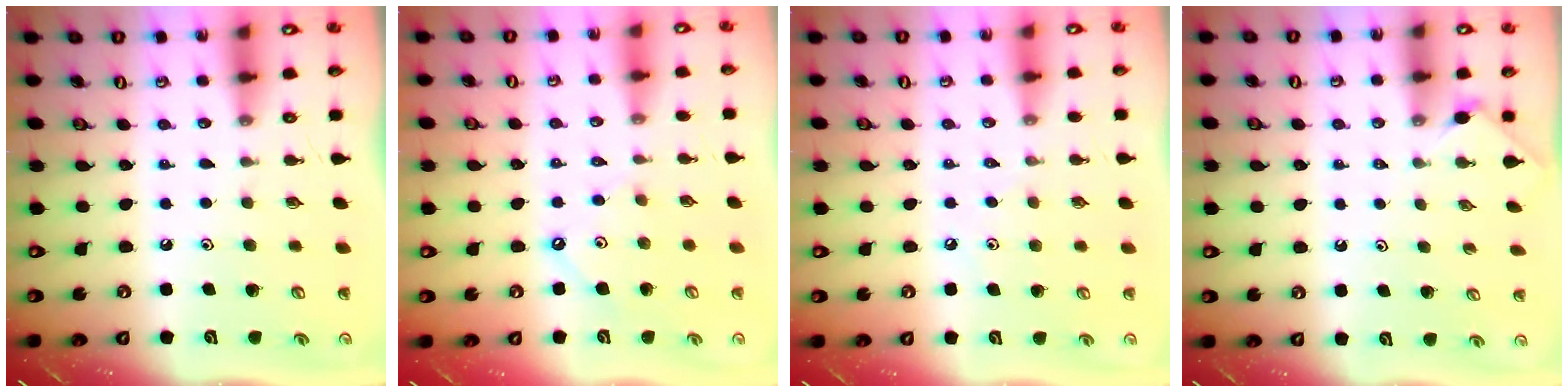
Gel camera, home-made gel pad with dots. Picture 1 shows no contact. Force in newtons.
{"total": 2.8, "press": 2.8, "slide": 0.5}
{"total": 4.4, "press": 4.4, "slide": 0.7}
{"total": 0.7, "press": 0.6, "slide": 0.2}